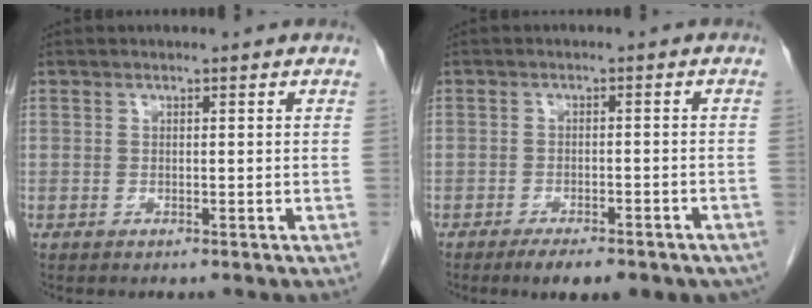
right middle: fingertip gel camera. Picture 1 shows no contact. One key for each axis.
{"total": 9.3, "fx": -7.0, "fy": 2.9, "fz": 5.3, "tx": -0.054, "ty": -0.001, "tz": -0.088}